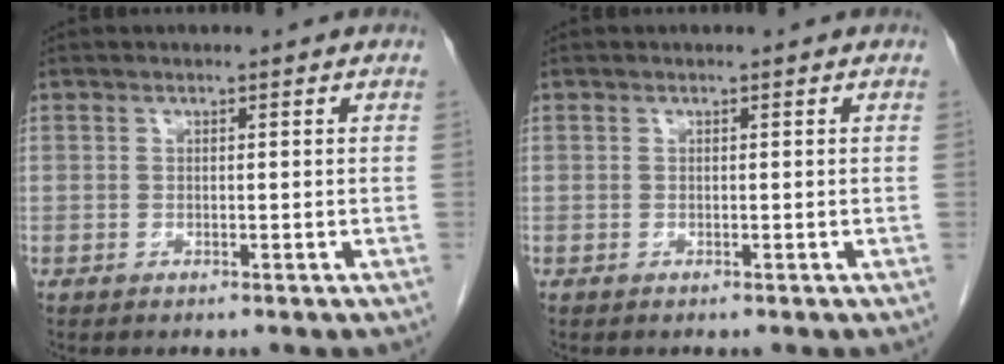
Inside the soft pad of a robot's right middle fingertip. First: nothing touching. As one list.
[{"total": 0.0}]